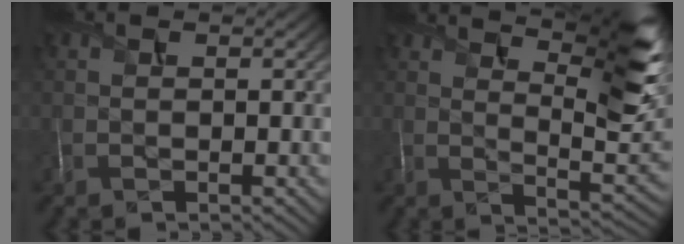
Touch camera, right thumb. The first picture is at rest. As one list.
[{"total": 12.5, "force": [8.0, 2.6, 9.2], "torque": [-0.150, -0.003, 0.126]}]